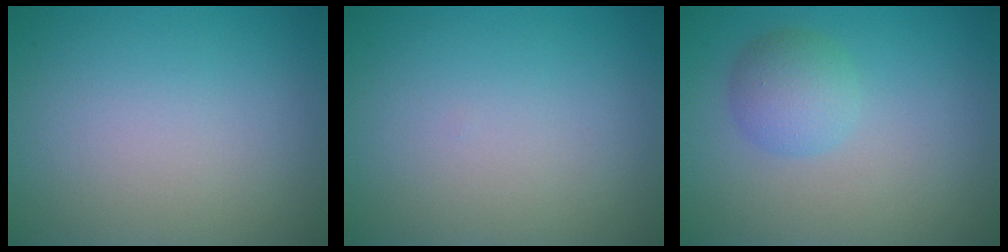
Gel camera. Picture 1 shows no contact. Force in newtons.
{"total": 0.0}
{"total": 2.8, "press": 2.8, "slide": 0.1}